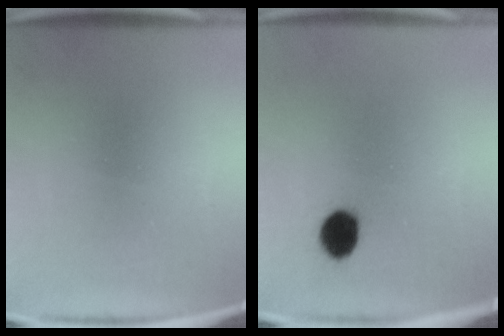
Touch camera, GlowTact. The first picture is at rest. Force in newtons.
{"total": 6.2}